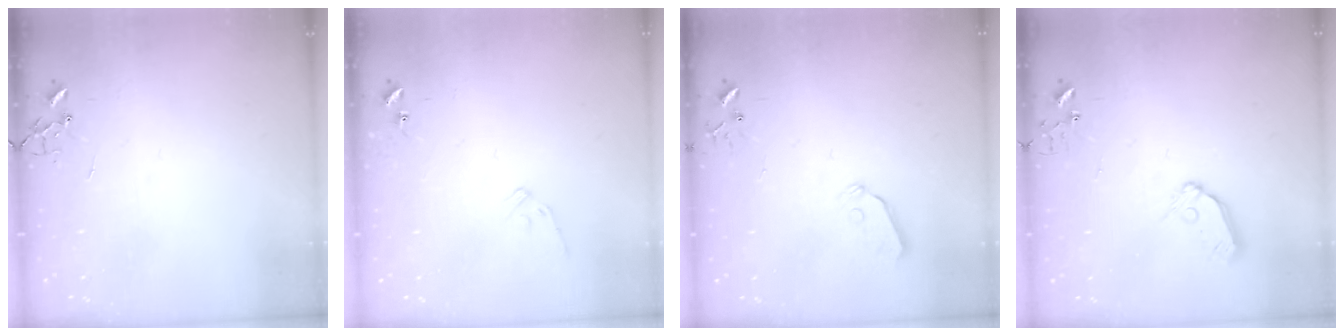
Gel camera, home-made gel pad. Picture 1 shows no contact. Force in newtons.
{"total": 8.2, "press": 8.2, "slide": 0.3}
{"total": 6.1, "press": 6.1, "slide": 0.5}
{"total": 8.4, "press": 8.4, "slide": 0.8}